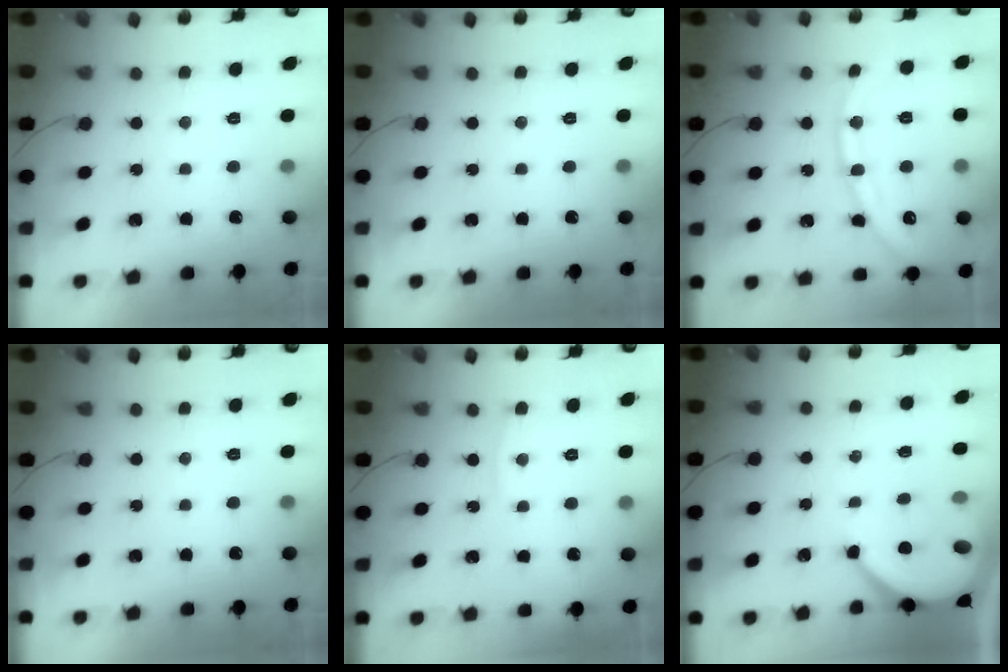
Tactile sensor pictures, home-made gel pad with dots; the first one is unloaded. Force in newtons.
{"total": 0.0}
{"total": 11.9, "press": 11.8, "slide": 1.4}
{"total": 0.0}
{"total": 4.7, "press": 4.7, "slide": 0.7}
{"total": 6.2, "press": 6.2, "slide": 0.8}